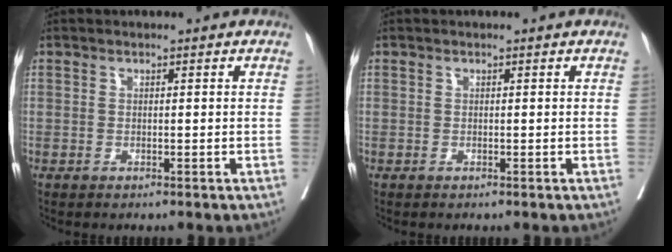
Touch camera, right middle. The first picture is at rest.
{"total": 0.0}